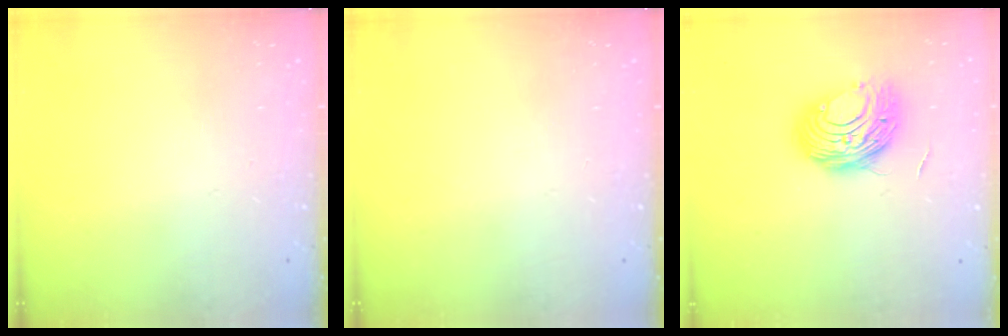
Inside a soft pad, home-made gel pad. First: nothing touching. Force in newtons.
{"total": 0.0}
{"total": 10.0, "press": 10.0, "slide": 0.8}